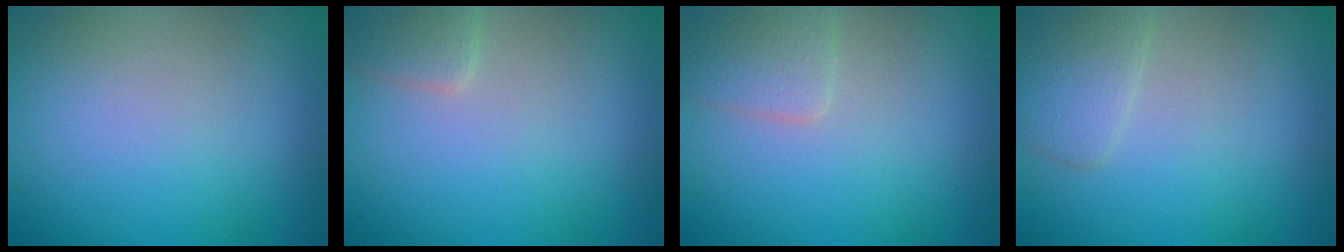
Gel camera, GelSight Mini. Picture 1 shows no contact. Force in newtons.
{"total": 1.7, "press": 1.7, "slide": 0.1}
{"total": 2.1, "press": 2.1, "slide": 0.1}
{"total": 2.1, "press": 2.1, "slide": 0.2}